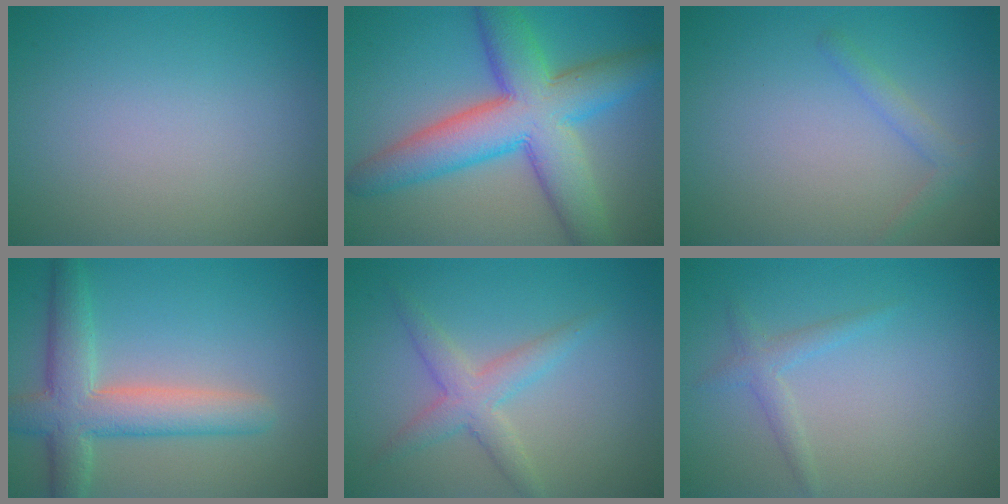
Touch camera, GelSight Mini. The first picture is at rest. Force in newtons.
{"total": 10.3, "press": 10.3, "slide": 0.2}
{"total": 1.4, "press": 1.4, "slide": 0.1}
{"total": 5.9, "press": 5.9, "slide": 0.6}
{"total": 3.0, "press": 3.0, "slide": 0.1}
{"total": 1.5, "press": 1.5, "slide": 0.0}